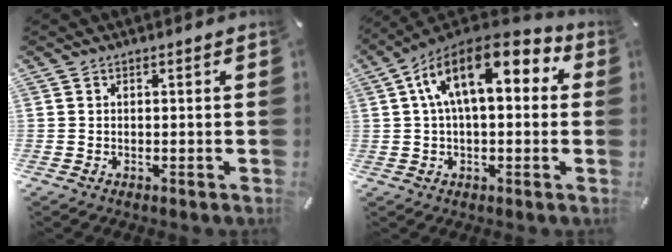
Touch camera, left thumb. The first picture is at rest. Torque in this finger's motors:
{"motor_torque": [1.91, 1.93, 2.31, -0.46, 0.33]}